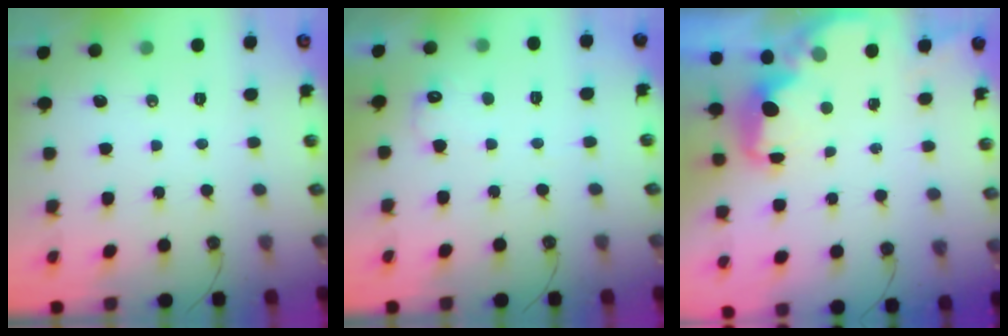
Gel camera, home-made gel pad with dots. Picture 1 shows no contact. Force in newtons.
{"total": 7.8, "press": 7.7, "slide": 0.5}
{"total": 2.1, "press": 2.0, "slide": 0.7}